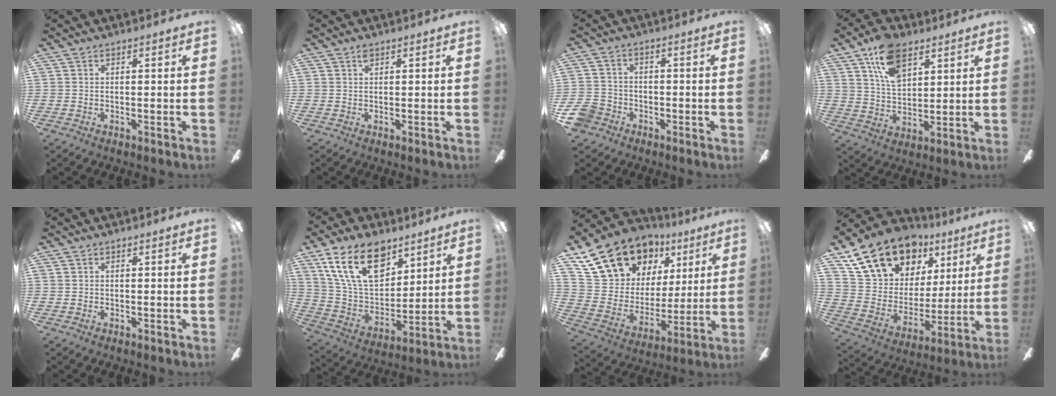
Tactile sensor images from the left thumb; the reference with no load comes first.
{"total": 1.0, "force": [0.6, 0.5, 0.6], "torque": [-0.013, 0.001, 0.011]}
{"total": 6.6, "force": [-3.8, 5.0, 2.1], "torque": [-0.062, 0.024, -0.074]}
{"total": 13.2, "force": [7.7, 7.4, 7.8], "torque": [-0.144, -0.012, 0.144]}
{"total": 0.0}
{"total": 20.4, "force": [11.2, 11.4, 12.6], "torque": [-0.231, -0.043, 0.201]}
{"total": 19.5, "force": [13.4, 12.3, 7.1], "torque": [-0.142, -0.073, 0.262]}
{"total": 20.1, "force": [13.5, 12.6, 7.9], "torque": [-0.153, -0.070, 0.262]}